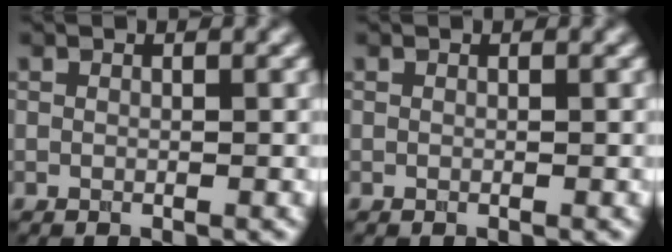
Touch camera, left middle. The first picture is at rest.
{"total": 0.0}